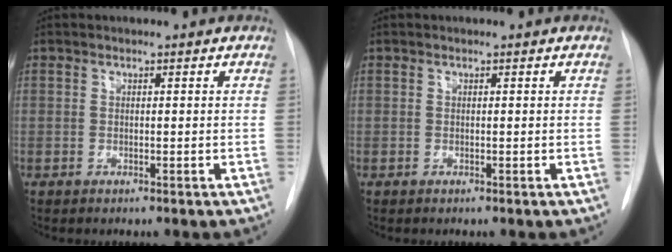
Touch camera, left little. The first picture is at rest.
{"total": 0.0}